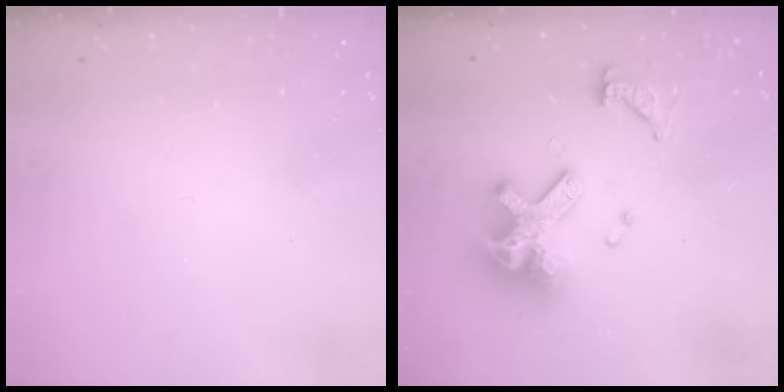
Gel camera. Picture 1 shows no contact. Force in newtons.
{"total": 14.4, "press": 14.4, "slide": 1.6}